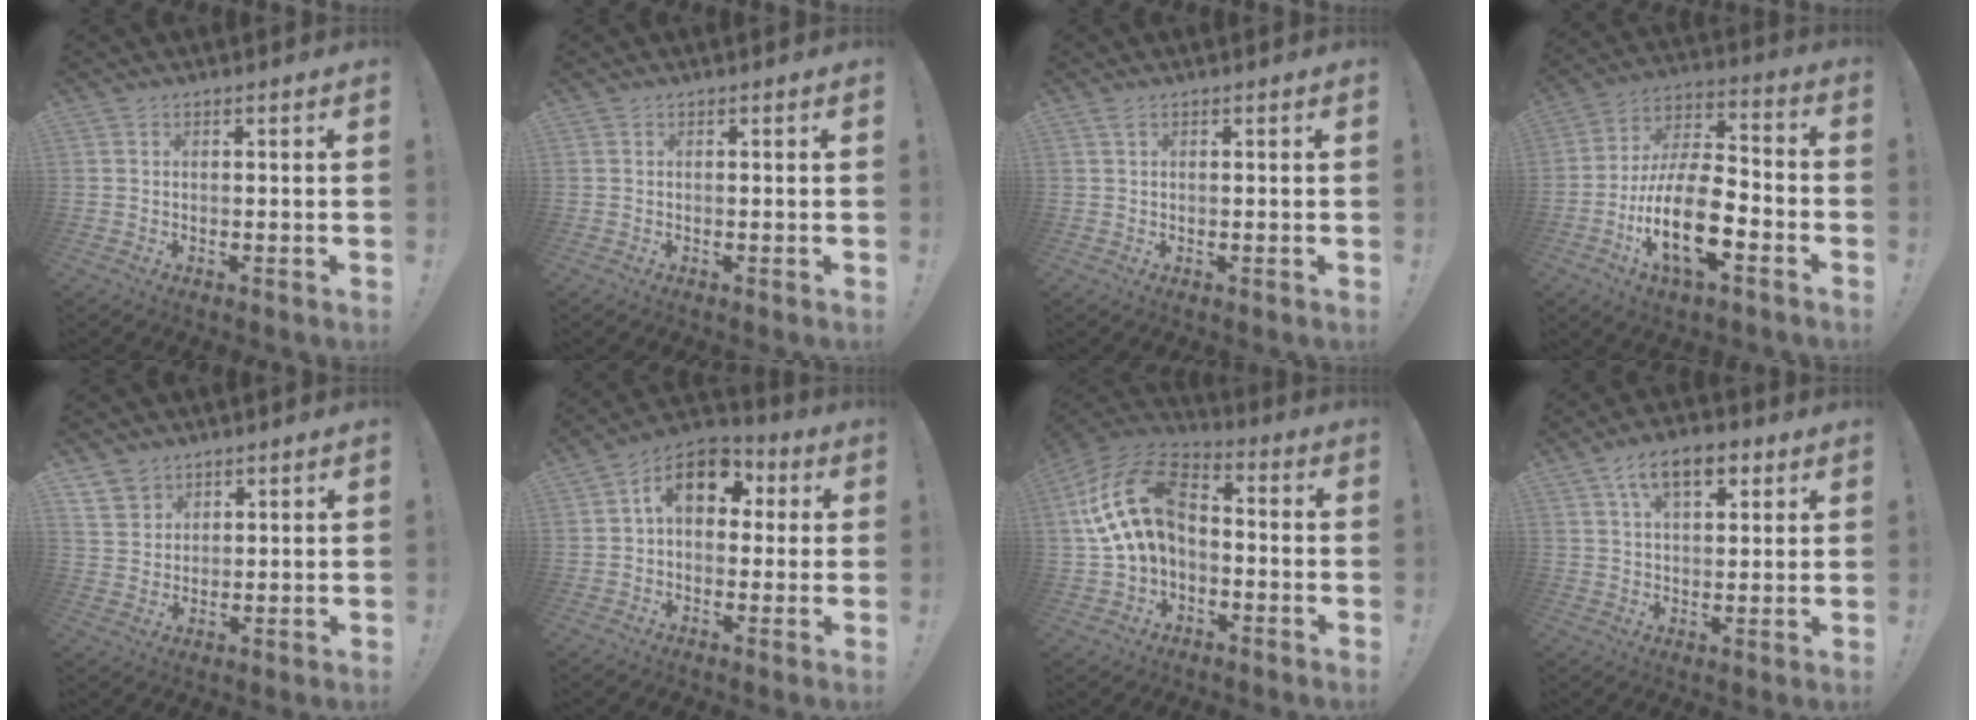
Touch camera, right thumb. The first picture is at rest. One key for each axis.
{"total": 0.0}
{"total": 1.1, "fx": 0.7, "fy": 0.4, "fz": 0.7, "tx": -0.013, "ty": 0.000, "tz": 0.012}
{"total": 19.7, "fx": -7.7, "fy": 8.4, "fz": 16.0, "tx": -0.318, "ty": 0.031, "tz": -0.128}
{"total": 5.1, "fx": 3.9, "fy": 3.3, "fz": 0.4, "tx": -0.007, "ty": -0.030, "tz": 0.075}
{"total": 13.2, "fx": 3.7, "fy": 8.7, "fz": 9.2, "tx": -0.132, "ty": 0.005, "tz": 0.069}
{"total": 18.2, "fx": 2.8, "fy": 11.6, "fz": 13.8, "tx": -0.262, "ty": 0.015, "tz": 0.061}
{"total": 10.9, "fx": 5.3, "fy": 5.7, "fz": 7.7, "tx": -0.124, "ty": 0.000, "tz": 0.096}